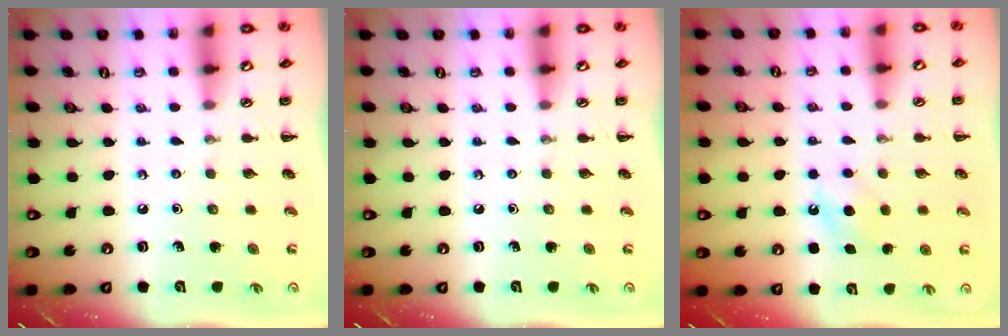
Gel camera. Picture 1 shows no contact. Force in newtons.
{"total": 0.0}
{"total": 7.2, "press": 7.0, "slide": 1.8}